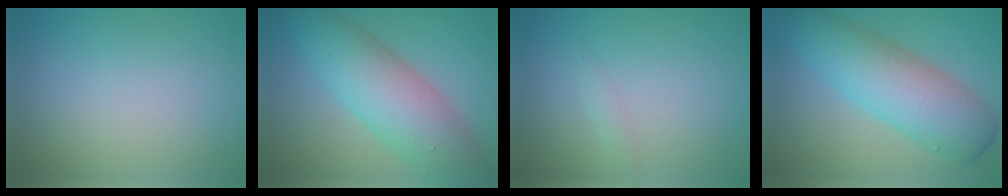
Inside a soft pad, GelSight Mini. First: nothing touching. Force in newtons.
{"total": 8.2, "press": 8.2, "slide": 0.2}
{"total": 0.7, "press": 0.7, "slide": 0.0}
{"total": 8.0, "press": 8.0, "slide": 0.1}